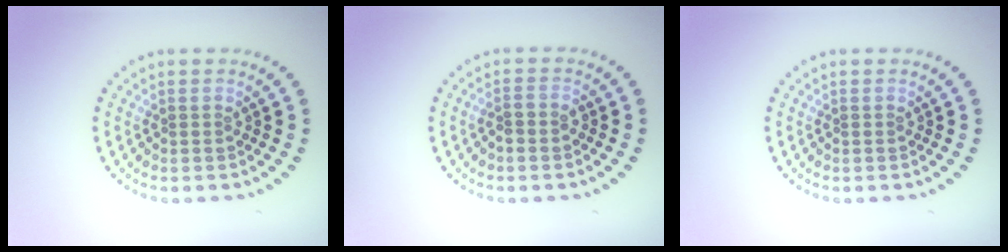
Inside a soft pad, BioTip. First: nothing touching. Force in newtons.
{"total": 1.0, "press": 0.7, "slide": 0.6}
{"total": 0.0}